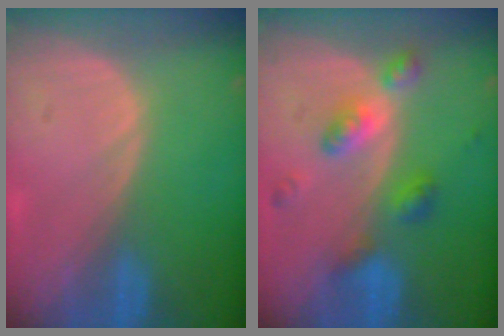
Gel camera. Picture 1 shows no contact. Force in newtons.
{"total": 6.0, "press": 6.0, "slide": 0.4}